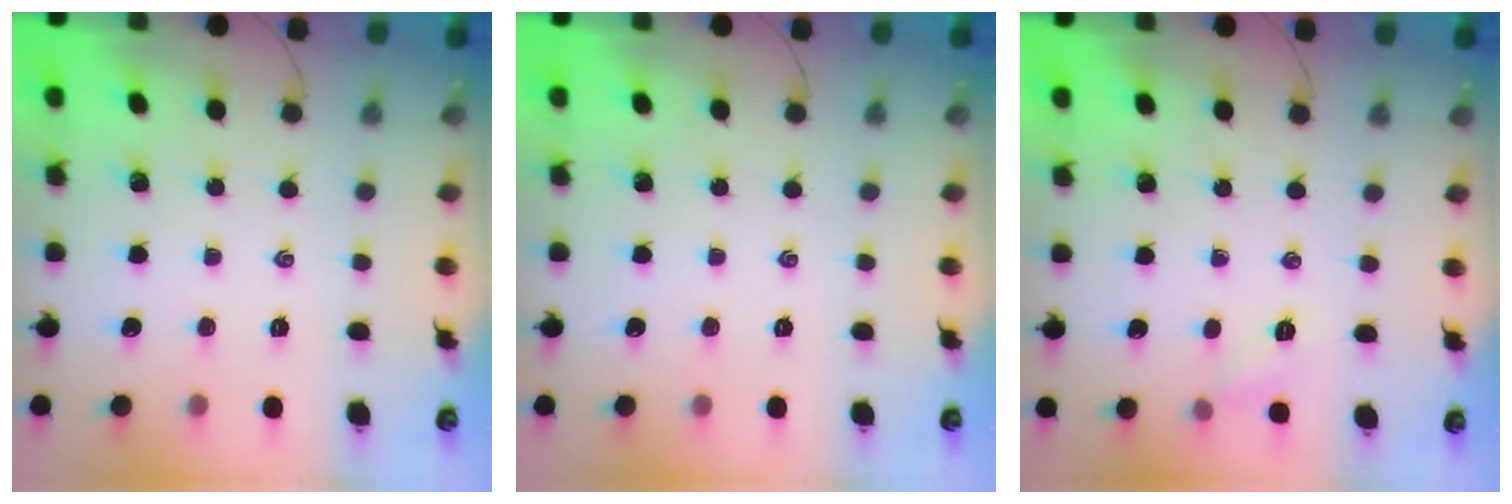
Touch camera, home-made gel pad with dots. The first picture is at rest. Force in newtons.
{"total": 0.0}
{"total": 4.9, "press": 4.7, "slide": 1.2}